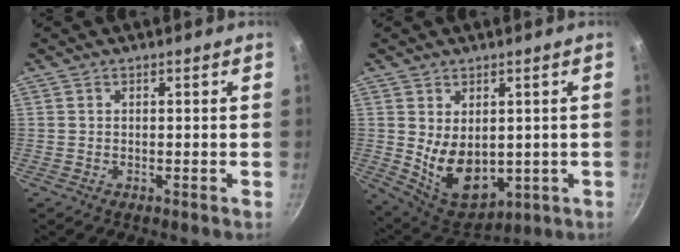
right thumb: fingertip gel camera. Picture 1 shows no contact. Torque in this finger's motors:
{"motor_torque": [-0.57, 0.72, 0.00, 0.43, 0.31]}